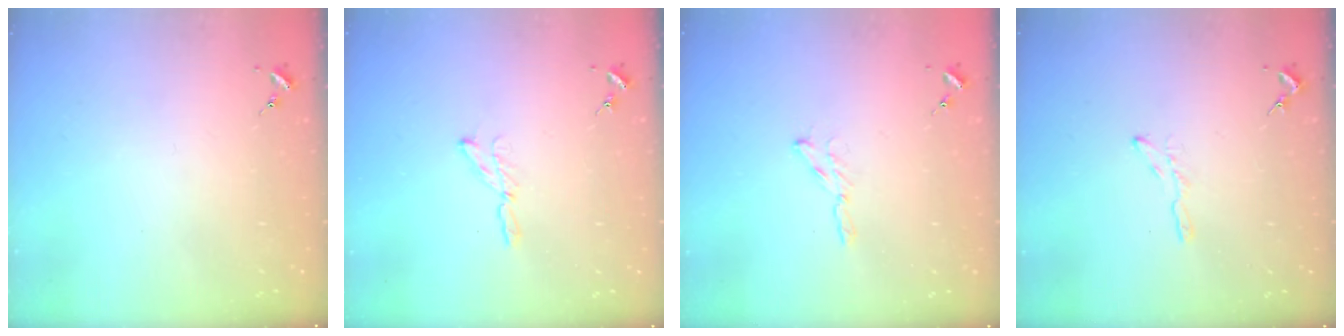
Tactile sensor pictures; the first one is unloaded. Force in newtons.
{"total": 3.5, "press": 3.4, "slide": 0.4}
{"total": 3.1, "press": 3.1, "slide": 0.3}
{"total": 3.6, "press": 3.5, "slide": 0.4}